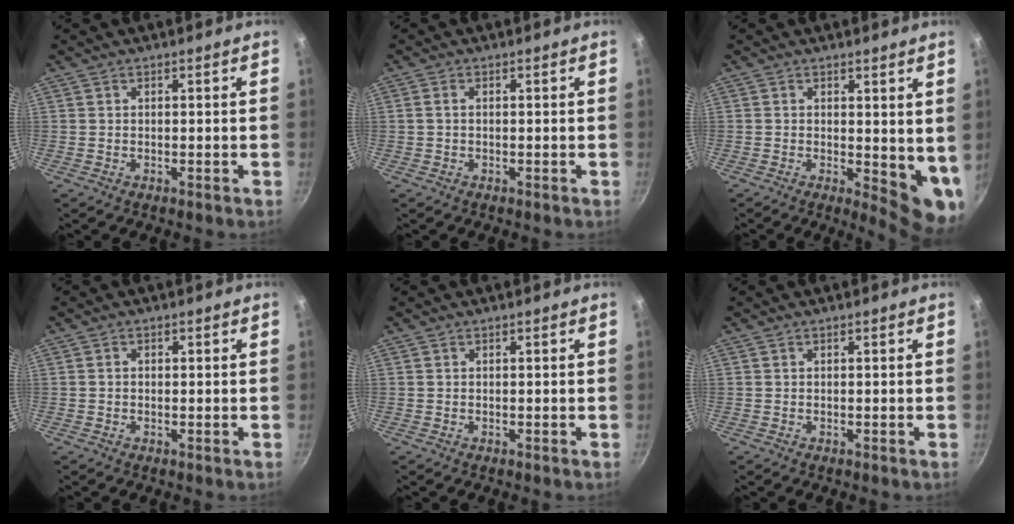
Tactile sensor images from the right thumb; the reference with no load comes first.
{"total": 1.0, "force": [0.0, 0.6, 0.8], "torque": [-0.018, 0.005, 0.000]}
{"total": 7.7, "force": [1.0, 3.5, 6.8], "torque": [-0.071, -0.021, 0.016]}
{"total": 0.7, "force": [0.0, 0.6, 0.4], "torque": [-0.006, 0.005, -0.001]}
{"total": 0.0}
{"total": 0.0}